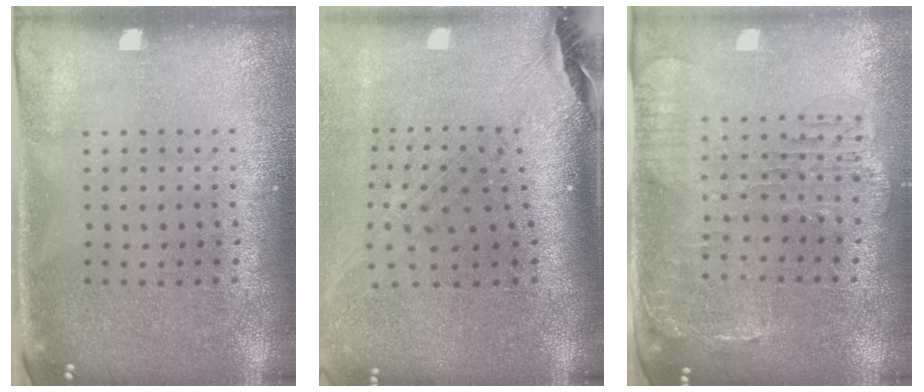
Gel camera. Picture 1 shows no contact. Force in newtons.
{"total": 2.2, "press": 1.8, "slide": 1.4}
{"total": 1.5, "press": 1.5, "slide": 0.4}